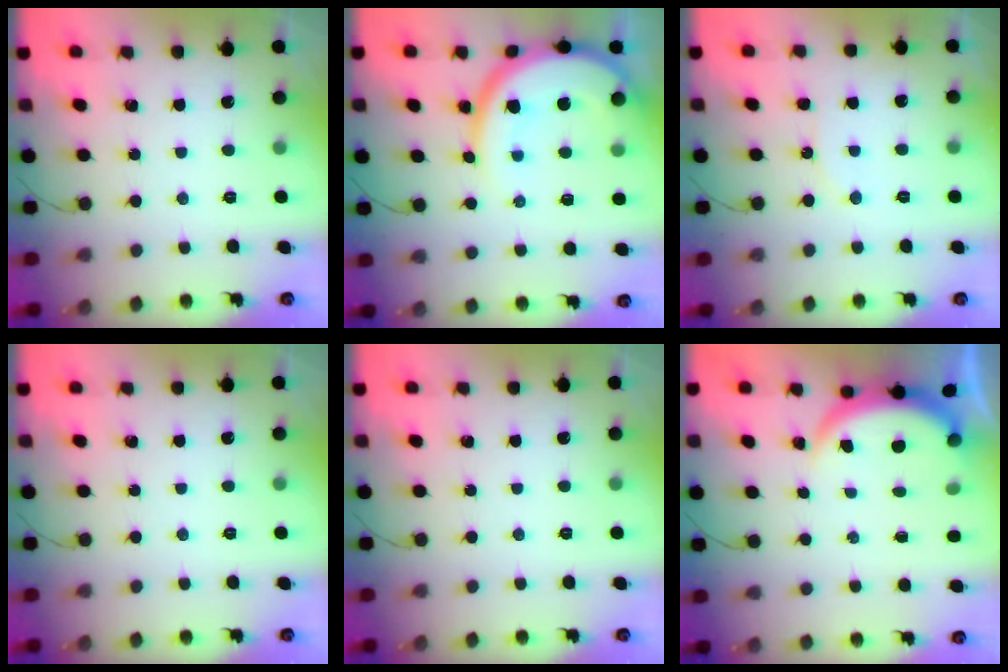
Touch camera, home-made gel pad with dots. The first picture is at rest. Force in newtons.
{"total": 15.1, "press": 15.0, "slide": 1.9}
{"total": 5.4, "press": 5.4, "slide": 0.7}
{"total": 0.0}
{"total": 0.0}
{"total": 4.0, "press": 3.9, "slide": 0.3}